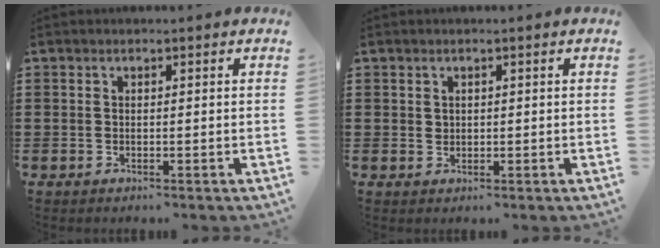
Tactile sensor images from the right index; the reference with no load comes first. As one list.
[{"total": 1.0, "force": [0.7, 0.7, 0.2], "torque": [-0.005, 0.003, 0.014]}]